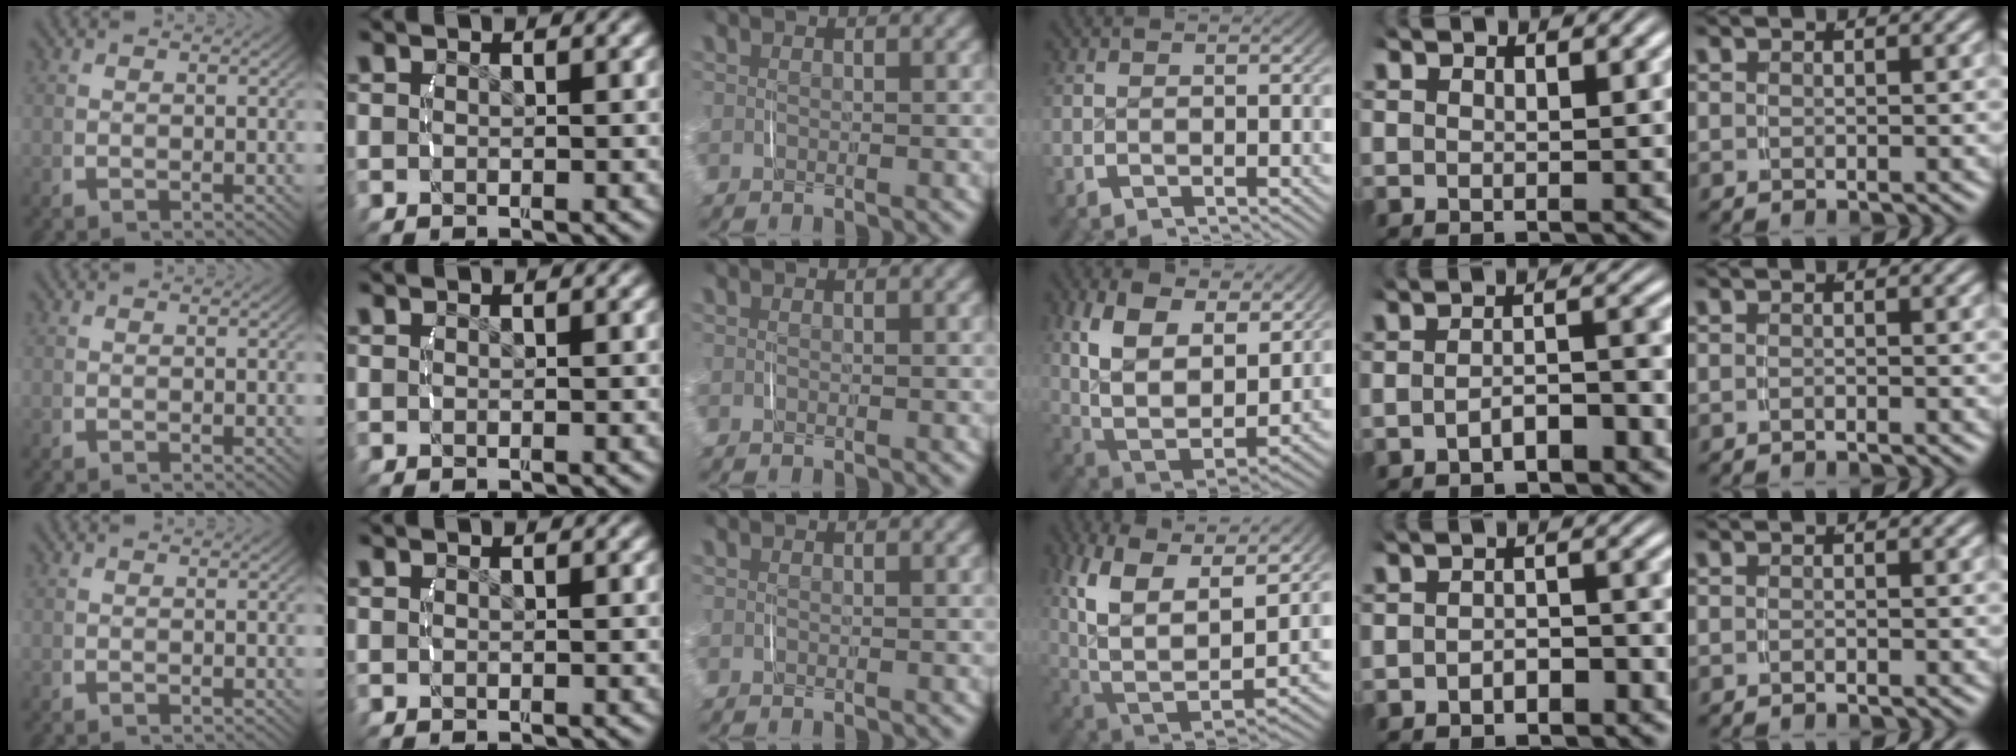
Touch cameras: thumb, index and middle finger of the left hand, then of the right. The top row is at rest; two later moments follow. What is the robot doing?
{"motion": "lift_and_place", "object": "napkin"}